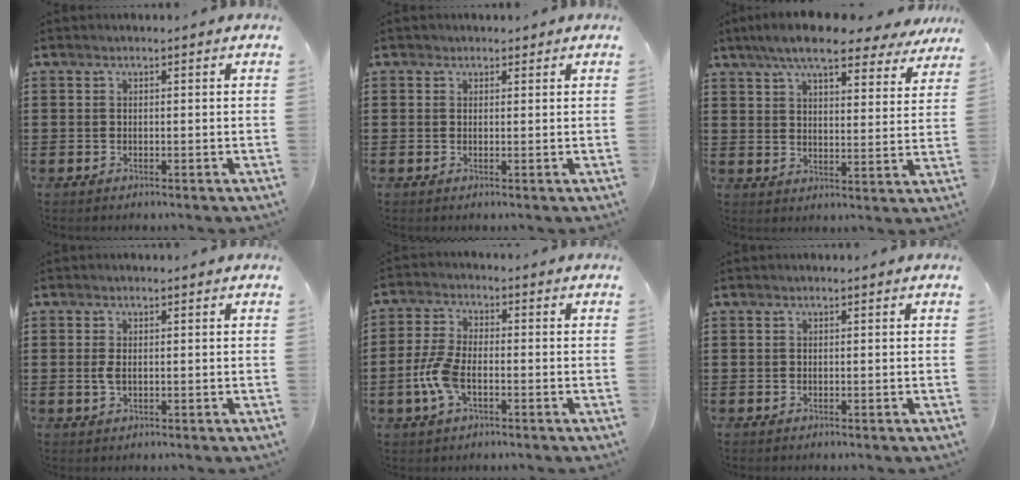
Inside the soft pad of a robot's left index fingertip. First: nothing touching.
{"total": 0.9, "force": [0.7, 0.6, 0.1], "torque": [-0.005, 0.005, 0.014]}
{"total": 8.8, "force": [7.4, 1.3, 4.6], "torque": [-0.104, -0.019, 0.132]}
{"total": 1.8, "force": [0.0, 0.8, 1.7], "torque": [-0.041, -0.002, -0.003]}
{"total": 6.8, "force": [-2.0, 3.1, 5.7], "torque": [-0.136, -0.005, -0.042]}
{"total": 0.0}